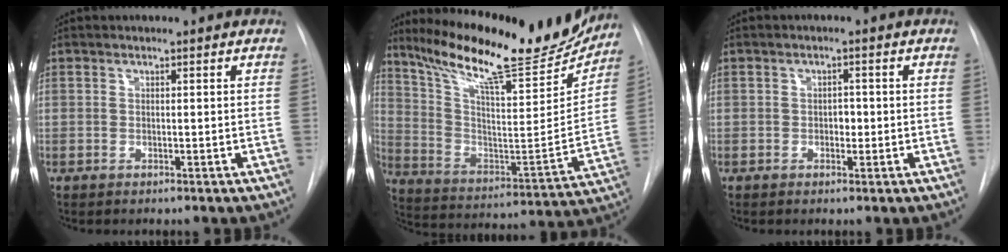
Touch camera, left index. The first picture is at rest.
{"total": 24.9, "force": [20.7, 4.6, 13.0], "torque": [-0.218, -0.038, 0.309]}
{"total": 1.8, "force": [-1.1, 1.0, 1.0], "torque": [-0.011, -0.002, -0.017]}